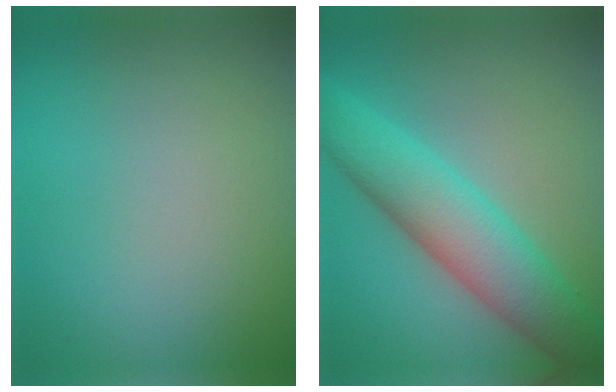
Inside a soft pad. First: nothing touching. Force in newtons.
{"total": 7.9, "press": 7.9, "slide": 0.3}